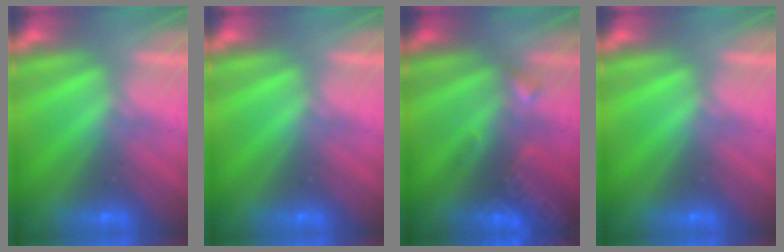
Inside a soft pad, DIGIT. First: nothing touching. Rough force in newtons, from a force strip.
{"total": 0.0}
{"total": 2.6}
{"total": 0.0}